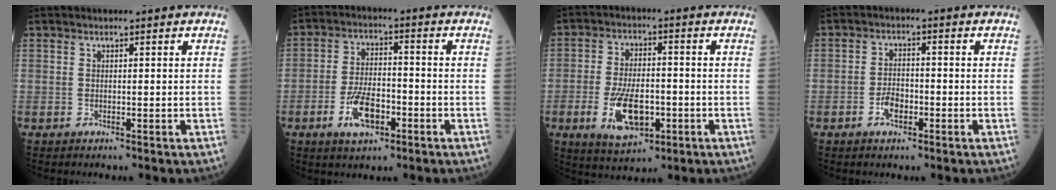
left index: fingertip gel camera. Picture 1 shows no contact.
{"total": 7.4, "force": [-3.4, 3.2, 5.8], "torque": [-0.118, 0.002, -0.061]}
{"total": 9.6, "force": [-3.1, 4.5, 7.9], "torque": [-0.159, -0.004, -0.049]}
{"total": 3.3, "force": [-1.6, 1.6, 2.3], "torque": [-0.047, 0.005, -0.031]}